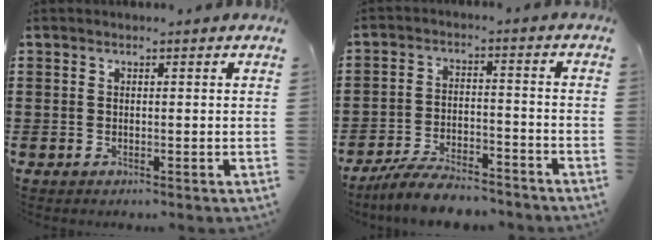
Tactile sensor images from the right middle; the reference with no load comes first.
{"total": 6.4, "force": [-6.0, 0.9, 2.2], "torque": [-0.045, 0.004, -0.115]}